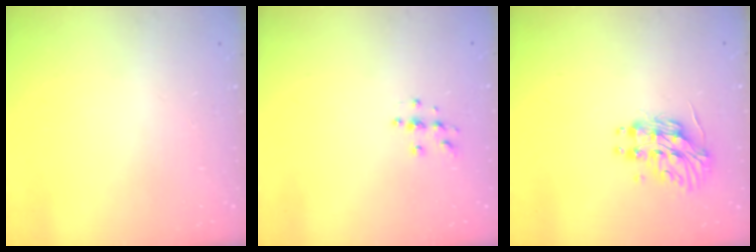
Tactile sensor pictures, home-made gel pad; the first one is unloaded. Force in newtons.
{"total": 5.2, "press": 5.1, "slide": 0.5}
{"total": 13.2, "press": 13.2, "slide": 0.8}